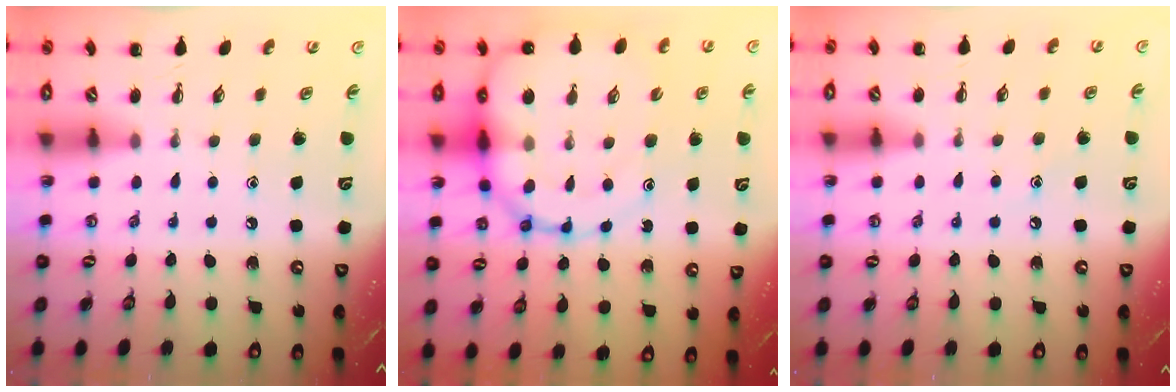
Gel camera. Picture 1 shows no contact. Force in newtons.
{"total": 19.0, "press": 18.5, "slide": 4.1}
{"total": 6.2, "press": 6.0, "slide": 1.7}